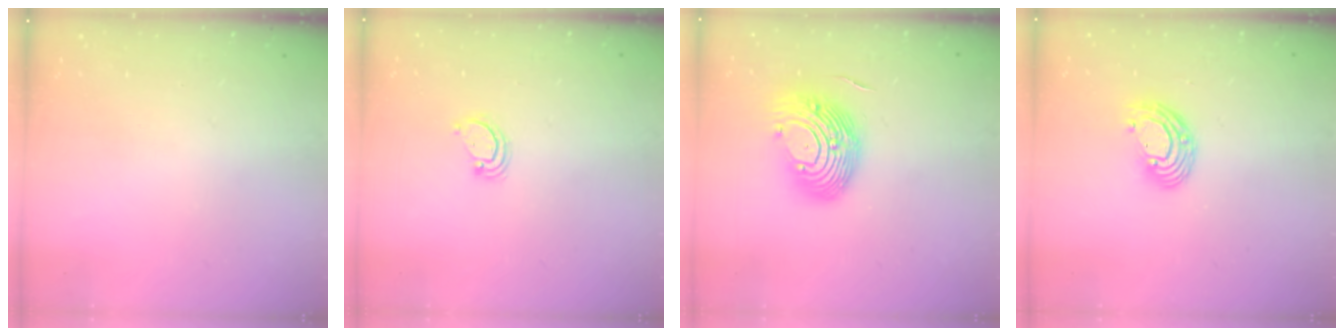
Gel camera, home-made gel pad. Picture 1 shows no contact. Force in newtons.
{"total": 3.2, "press": 3.2, "slide": 0.3}
{"total": 13.3, "press": 12.8, "slide": 3.9}
{"total": 8.9, "press": 8.7, "slide": 1.8}